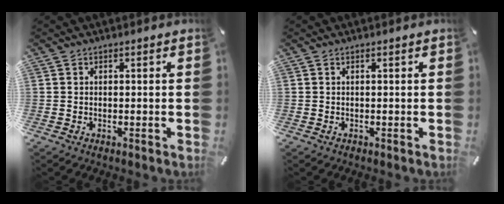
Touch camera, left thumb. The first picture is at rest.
{"total": 0.0}